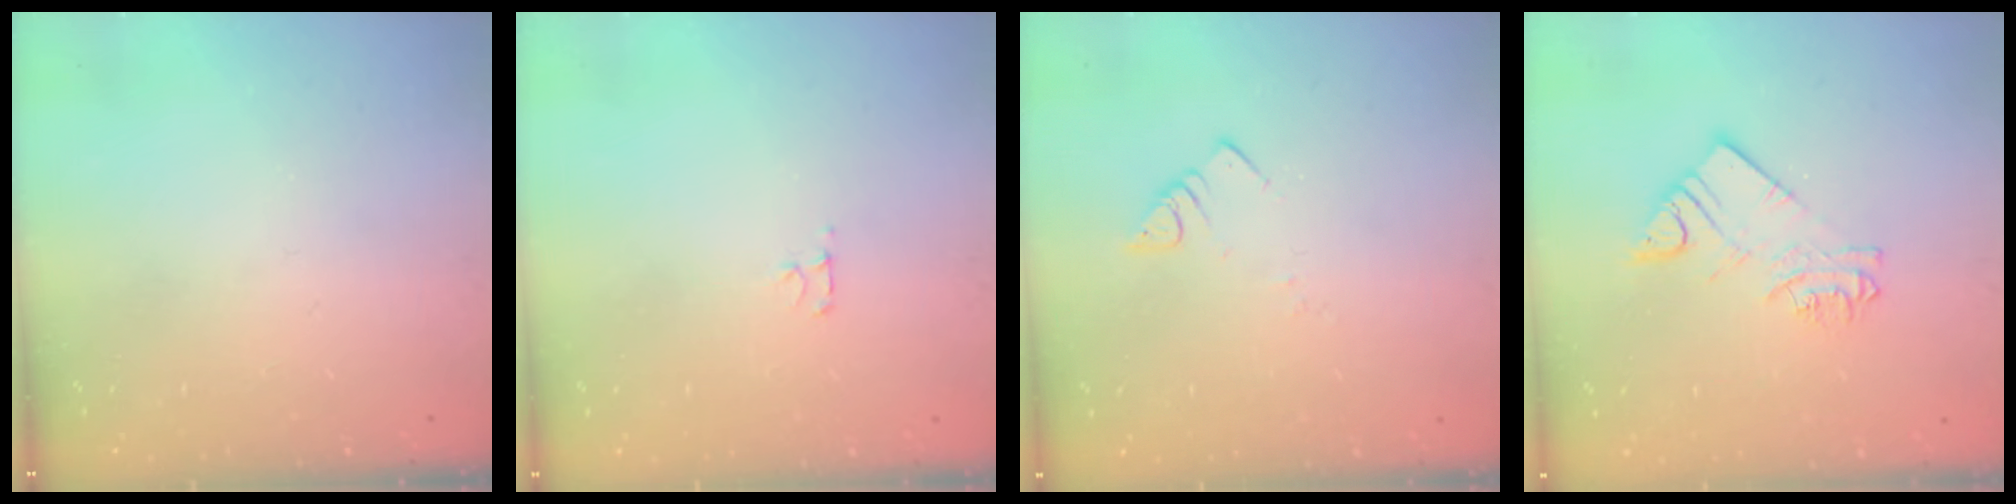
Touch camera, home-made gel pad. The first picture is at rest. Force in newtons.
{"total": 2.7, "press": 2.7, "slide": 0.3}
{"total": 3.4, "press": 3.4, "slide": 0.3}
{"total": 6.1, "press": 6.1, "slide": 0.3}